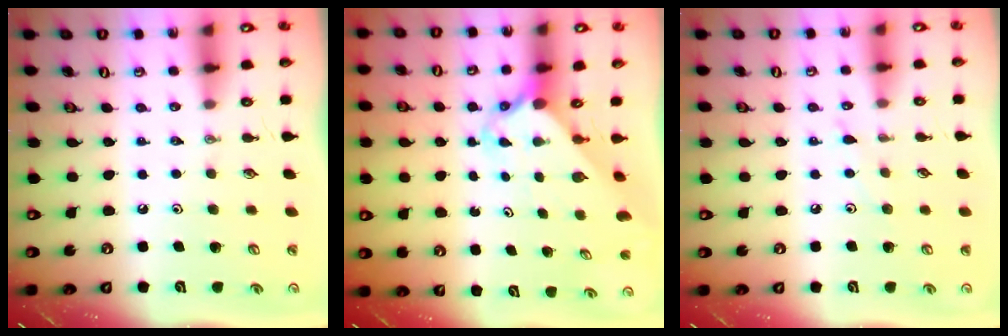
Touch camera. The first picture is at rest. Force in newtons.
{"total": 2.3, "press": 2.3, "slide": 0.2}
{"total": 4.8, "press": 4.7, "slide": 0.5}